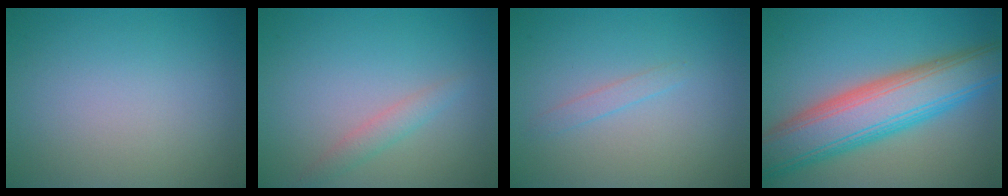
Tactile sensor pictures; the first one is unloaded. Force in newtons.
{"total": 1.5, "press": 1.5, "slide": 0.1}
{"total": 0.9, "press": 0.9, "slide": 0.2}
{"total": 9.6, "press": 9.6, "slide": 0.6}